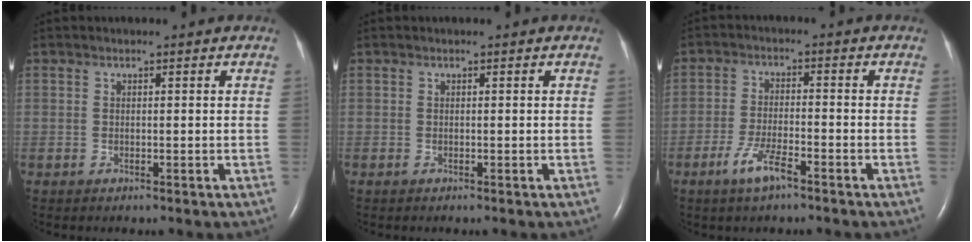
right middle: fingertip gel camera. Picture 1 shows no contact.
{"total": 0.0}
{"total": 5.3, "force": [-3.4, 0.9, 3.9], "torque": [-0.087, -0.004, -0.064]}